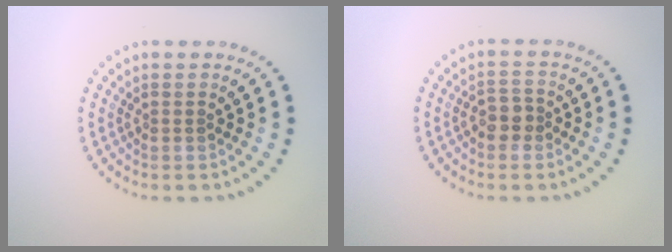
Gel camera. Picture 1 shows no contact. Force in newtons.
{"total": 2.1, "press": 2.0, "slide": 0.7}